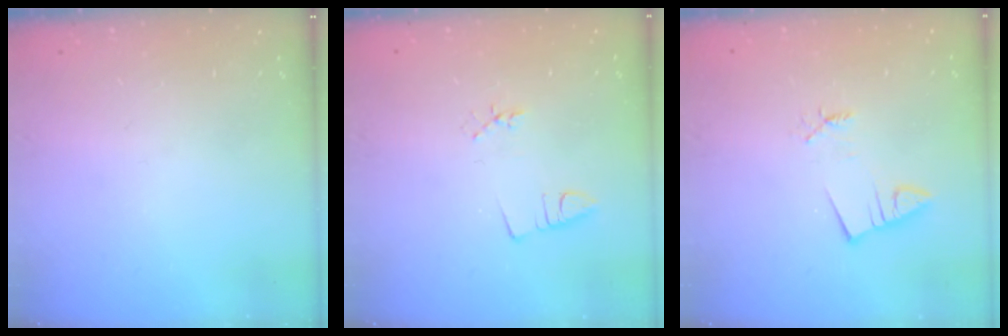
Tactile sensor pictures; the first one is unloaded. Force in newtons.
{"total": 2.2, "press": 1.7, "slide": 1.4}
{"total": 2.0, "press": 2.0, "slide": 0.2}